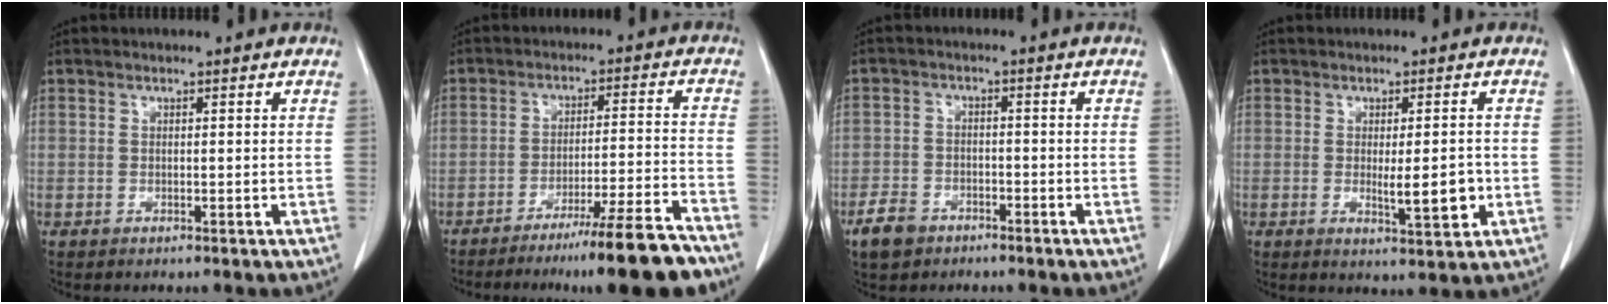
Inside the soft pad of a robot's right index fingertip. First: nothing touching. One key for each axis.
{"total": 13.4, "fx": -10.7, "fy": -0.7, "fz": 8.1, "tx": -0.099, "ty": -0.004, "tz": -0.162}
{"total": 5.0, "fx": -3.5, "fy": 3.1, "fz": 1.8, "tx": -0.039, "ty": 0.003, "tz": -0.058}
{"total": 5.3, "fx": -0.8, "fy": 1.1, "fz": 5.1, "tx": -0.072, "ty": -0.006, "tz": -0.002}